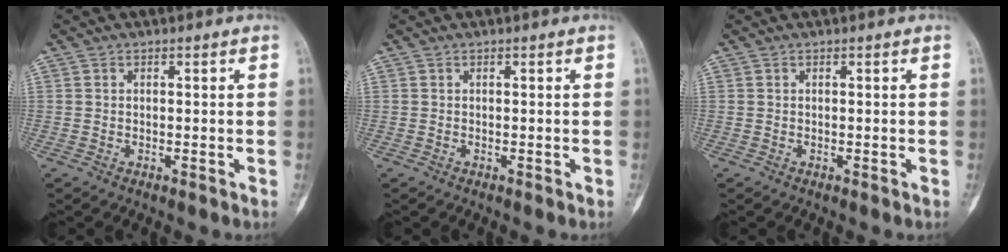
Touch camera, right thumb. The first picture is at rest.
{"total": 0.0}
{"total": 0.0}